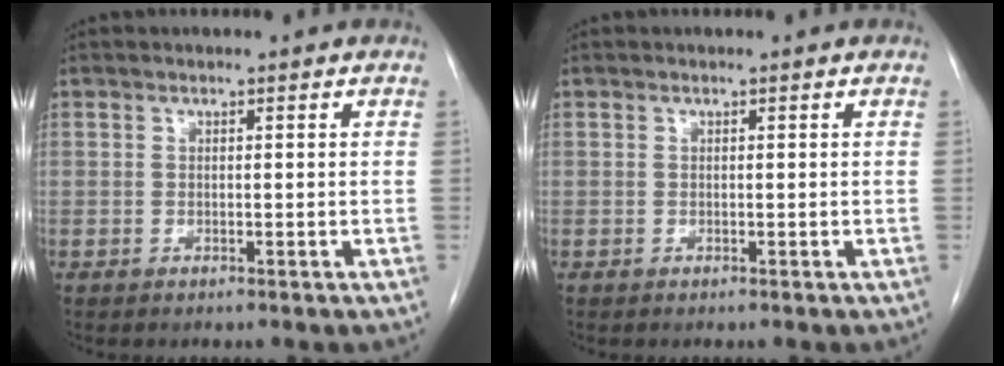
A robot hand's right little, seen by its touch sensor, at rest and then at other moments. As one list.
[{"total": 0.0}]